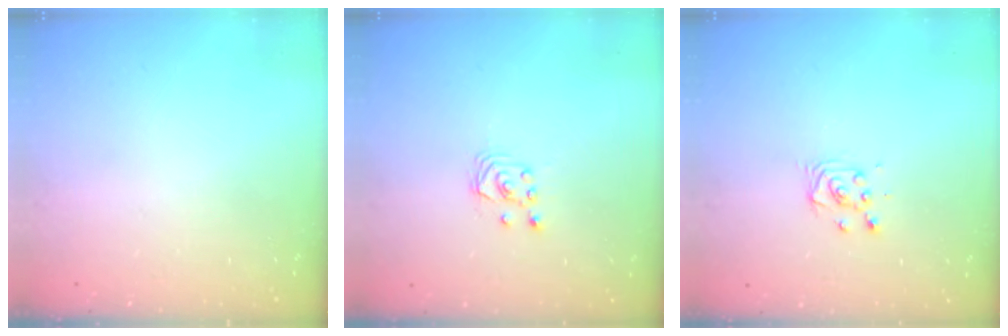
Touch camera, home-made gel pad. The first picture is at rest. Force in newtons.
{"total": 2.6, "press": 2.6, "slide": 0.3}
{"total": 3.8, "press": 3.7, "slide": 0.5}